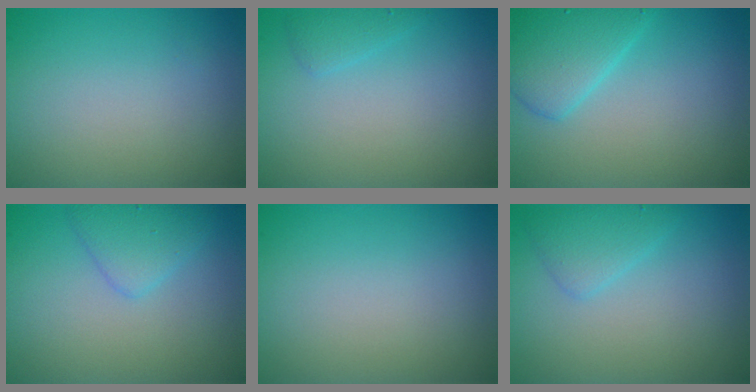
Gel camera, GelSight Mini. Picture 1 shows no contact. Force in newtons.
{"total": 1.2, "press": 1.2, "slide": 0.1}
{"total": 4.4, "press": 4.4, "slide": 0.2}
{"total": 2.3, "press": 2.3, "slide": 0.0}
{"total": 0.0}
{"total": 2.0, "press": 2.0, "slide": 0.1}